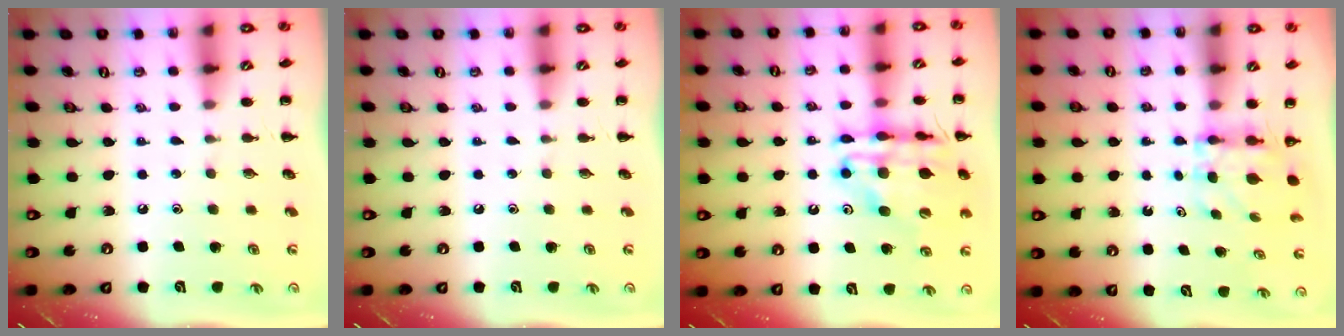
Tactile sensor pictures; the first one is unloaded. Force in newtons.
{"total": 0.0}
{"total": 19.3, "press": 18.8, "slide": 4.2}
{"total": 6.0, "press": 5.9, "slide": 0.8}